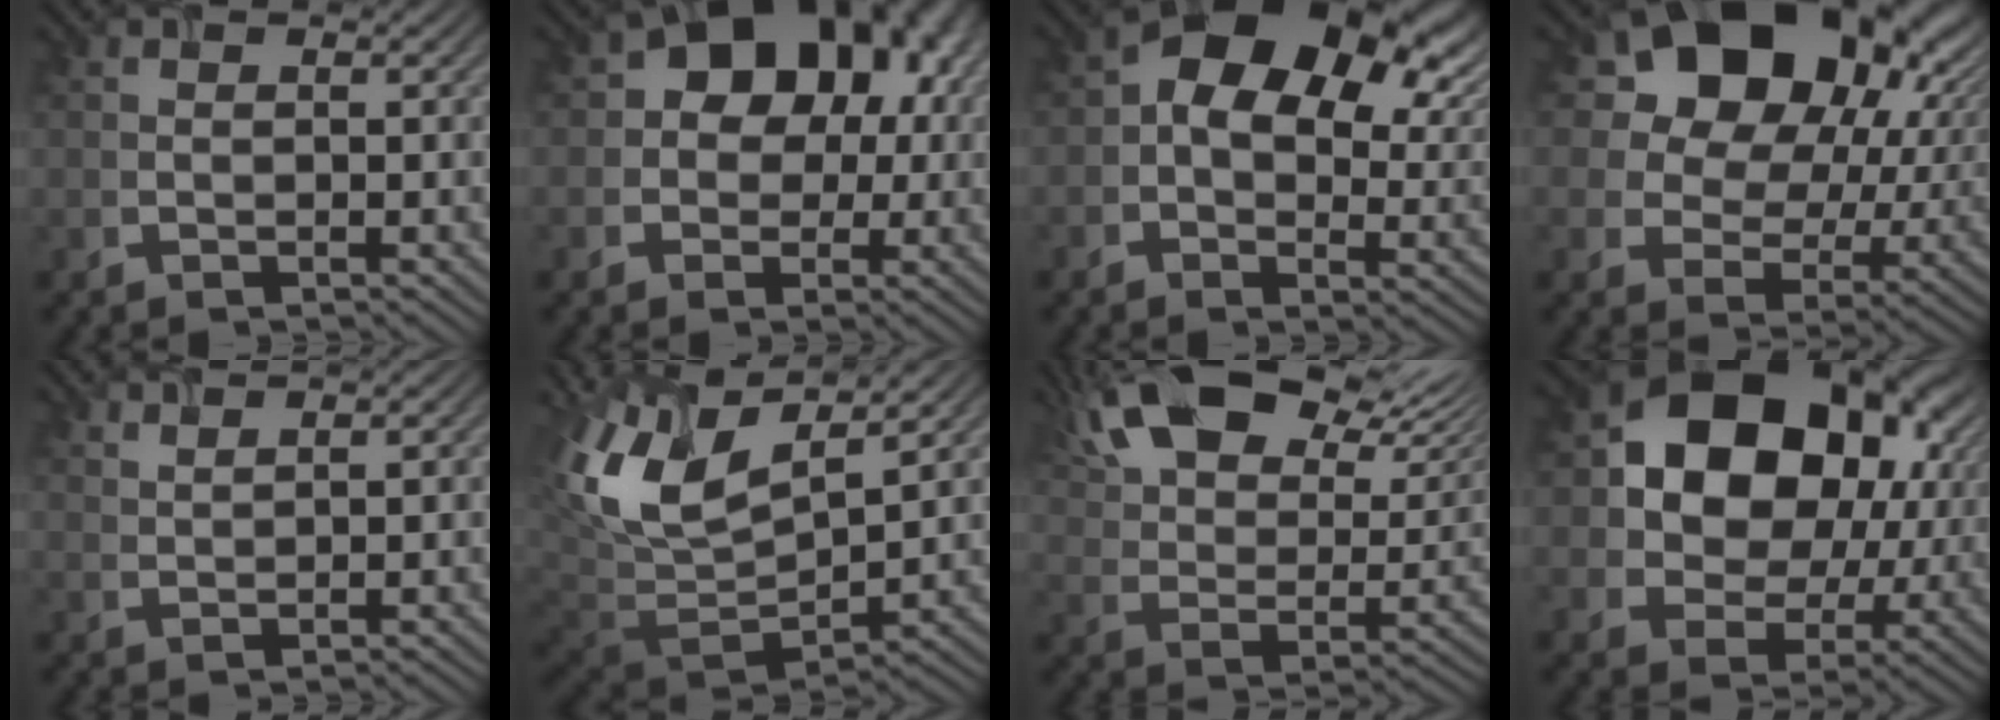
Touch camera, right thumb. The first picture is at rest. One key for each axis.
{"total": 12.2, "fx": 2.8, "fy": 9.7, "fz": 6.9, "tx": -0.081, "ty": 0.035, "tz": 0.020}
{"total": 13.5, "fx": 4.1, "fy": 8.6, "fz": 9.5, "tx": -0.147, "ty": 0.000, "tz": 0.078}
{"total": 19.1, "fx": 8.2, "fy": 13.7, "fz": 10.4, "tx": -0.184, "ty": 0.037, "tz": 0.168}
{"total": 2.2, "fx": 1.9, "fy": 0.5, "fz": 0.9, "tx": -0.010, "ty": 0.000, "tz": 0.041}
{"total": 11.8, "fx": 4.6, "fy": 6.0, "fz": 9.2, "tx": -0.210, "ty": 0.006, "tz": 0.088}
{"total": 17.6, "fx": 11.3, "fy": 8.0, "fz": 10.8, "tx": -0.227, "ty": 0.030, "tz": 0.179}
{"total": 15.7, "fx": 3.7, "fy": 12.1, "fz": 9.4, "tx": -0.142, "ty": -0.004, "tz": 0.077}